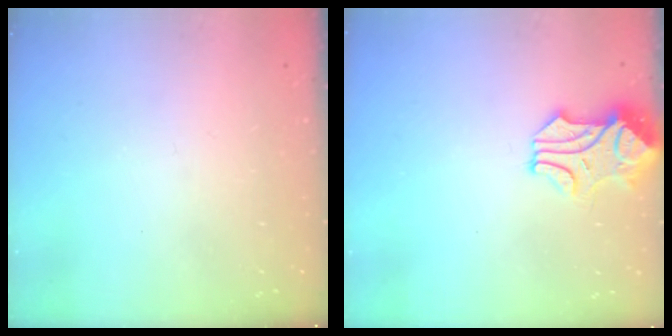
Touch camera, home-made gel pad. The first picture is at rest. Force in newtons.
{"total": 1.2, "press": 0.7, "slide": 1.0}